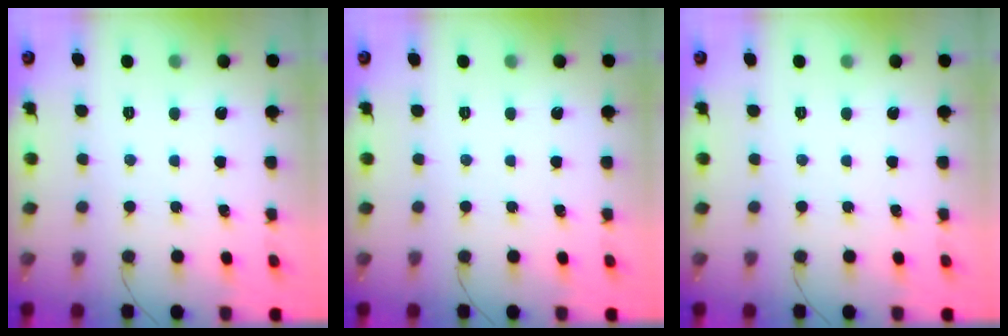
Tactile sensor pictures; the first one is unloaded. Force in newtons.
{"total": 0.0}
{"total": 0.0}